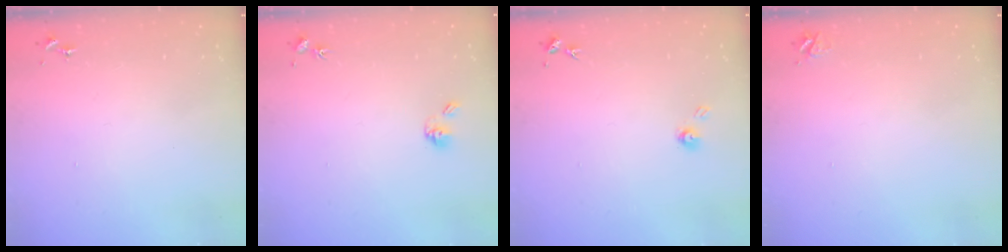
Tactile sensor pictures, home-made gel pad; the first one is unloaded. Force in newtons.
{"total": 5.3, "press": 4.7, "slide": 2.3}
{"total": 4.0, "press": 4.0, "slide": 0.3}
{"total": 3.7, "press": 3.6, "slide": 0.5}